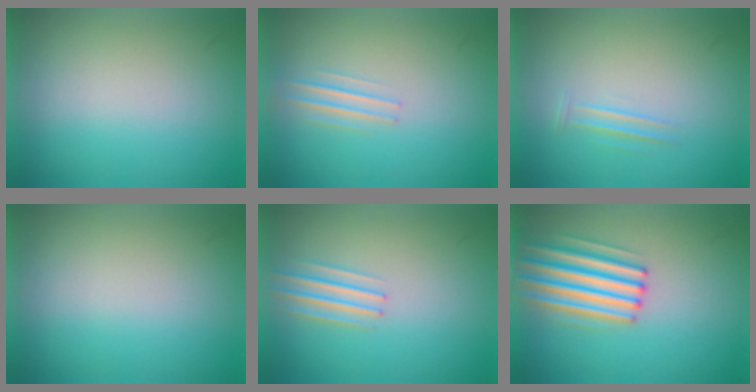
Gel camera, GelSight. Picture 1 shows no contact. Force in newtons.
{"total": 1.3}
{"total": 1.1}
{"total": 0.0}
{"total": 1.9}
{"total": 4.3}